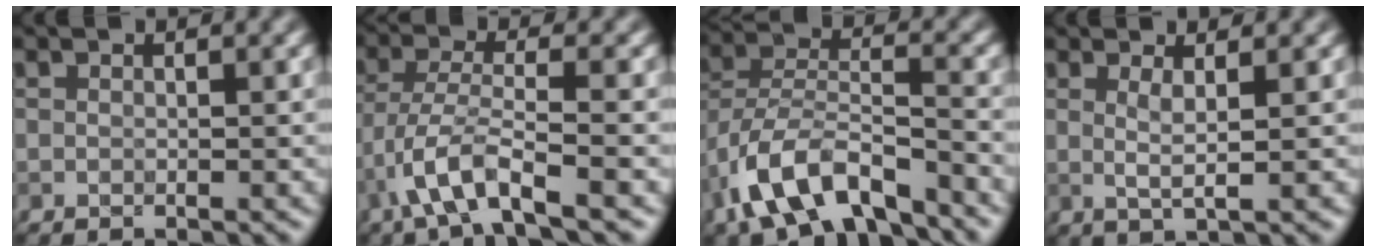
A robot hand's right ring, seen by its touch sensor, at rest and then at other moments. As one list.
[{"total": 5.0, "force": [-2.8, 1.0, 4.0], "torque": [-0.083, 0.001, -0.062]}, {"total": 8.6, "force": [-5.7, 3.7, 5.2], "torque": [-0.092, 0.003, -0.113]}, {"total": 1.8, "force": [0.6, 0.3, 1.6], "torque": [-0.033, -0.003, 0.009]}]